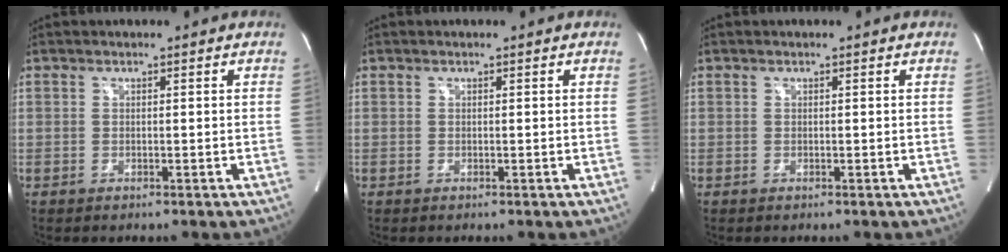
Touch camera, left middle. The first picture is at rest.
{"total": 0.0}
{"total": 0.0}